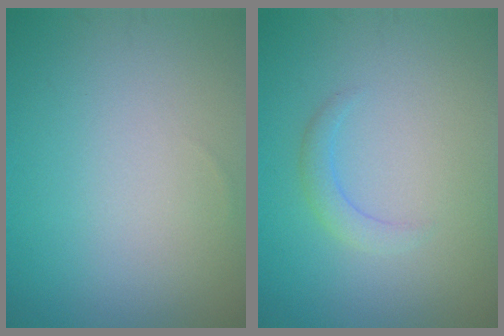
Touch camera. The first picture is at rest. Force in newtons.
{"total": 1.4, "press": 1.4, "slide": 0.0}